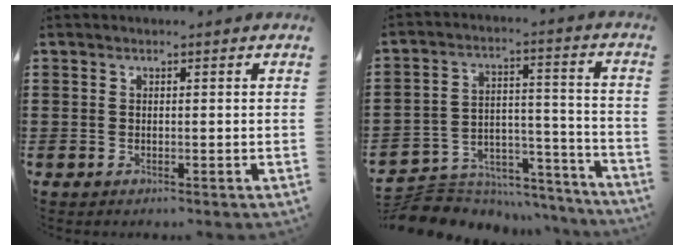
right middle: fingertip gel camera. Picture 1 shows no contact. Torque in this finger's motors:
{"motor_torque": [1.07, -1.07, 0.10, 0.04]}